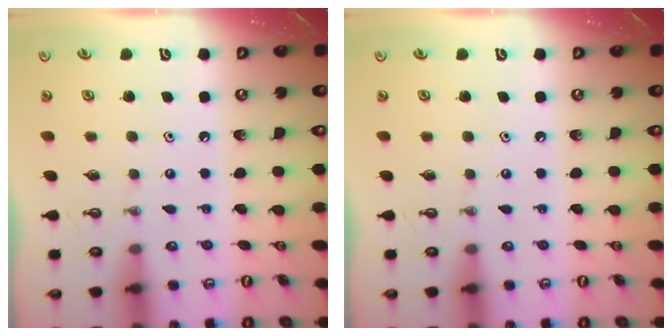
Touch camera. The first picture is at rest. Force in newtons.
{"total": 0.0}